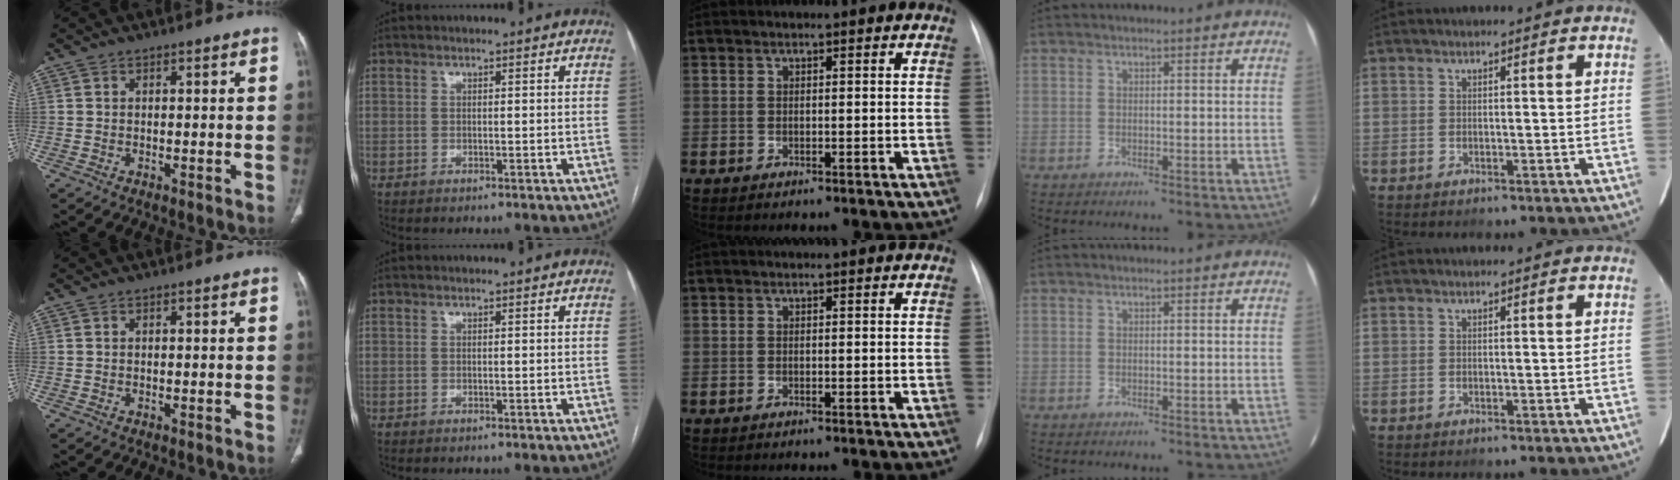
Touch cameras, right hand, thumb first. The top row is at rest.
{}